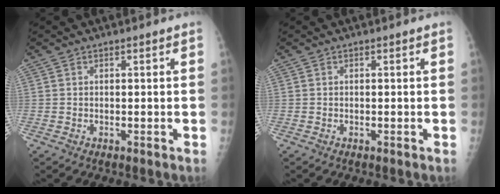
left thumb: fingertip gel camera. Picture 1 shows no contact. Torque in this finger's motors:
{"motor_torque": [0.00, 0.00, 0.00, 0.00, 0.00]}